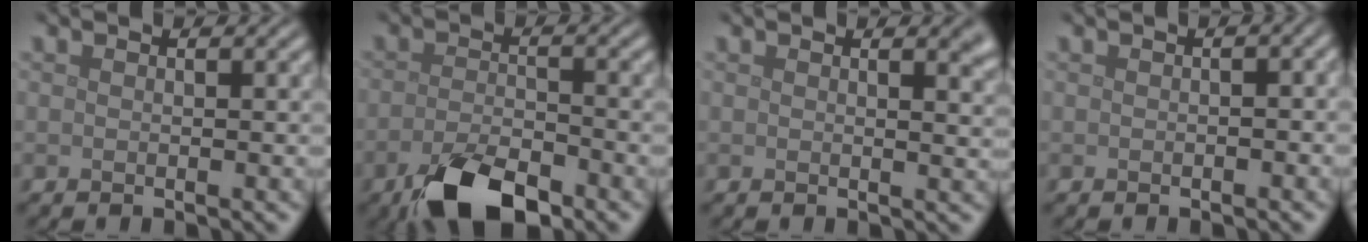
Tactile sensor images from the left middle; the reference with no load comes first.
{"total": 7.0, "force": [-4.5, 2.9, 4.6], "torque": [-0.089, -0.013, -0.083]}
{"total": 2.5, "force": [1.4, 1.0, 1.8], "torque": [-0.009, 0.003, 0.020]}
{"total": 1.2, "force": [-0.3, 0.3, 1.1], "torque": [-0.014, 0.002, -0.002]}